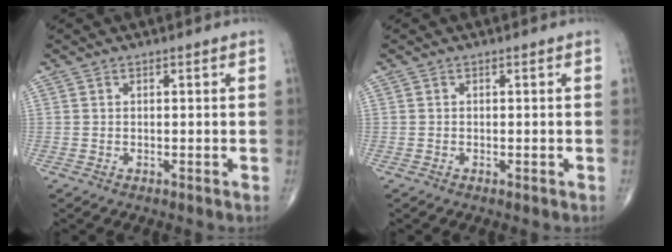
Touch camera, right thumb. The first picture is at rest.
{"total": 0.0}